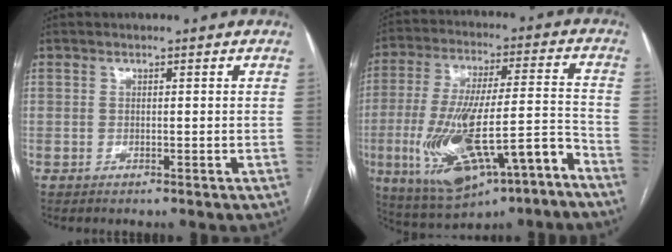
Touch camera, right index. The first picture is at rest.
{"total": 20.3, "force": [-9.1, 4.7, 17.5], "torque": [-0.326, 0.001, -0.134]}